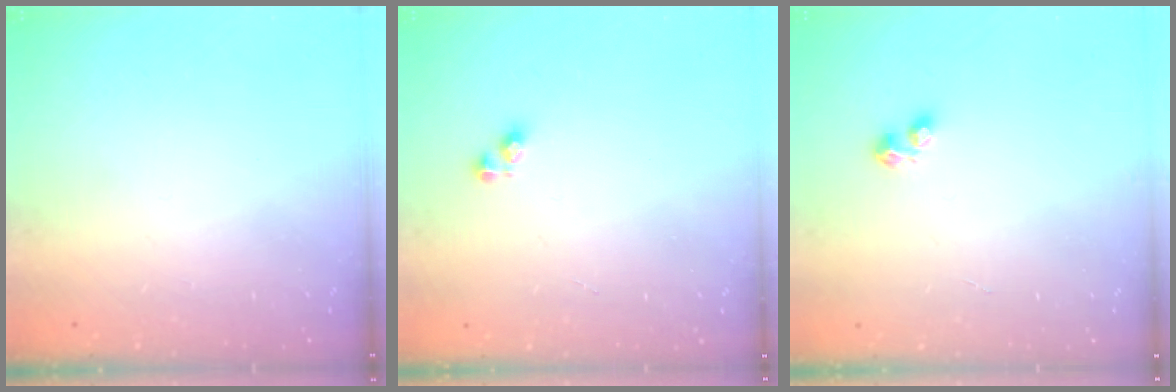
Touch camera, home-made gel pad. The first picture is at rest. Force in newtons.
{"total": 3.2, "press": 3.2, "slide": 0.6}
{"total": 3.1, "press": 3.1, "slide": 0.5}